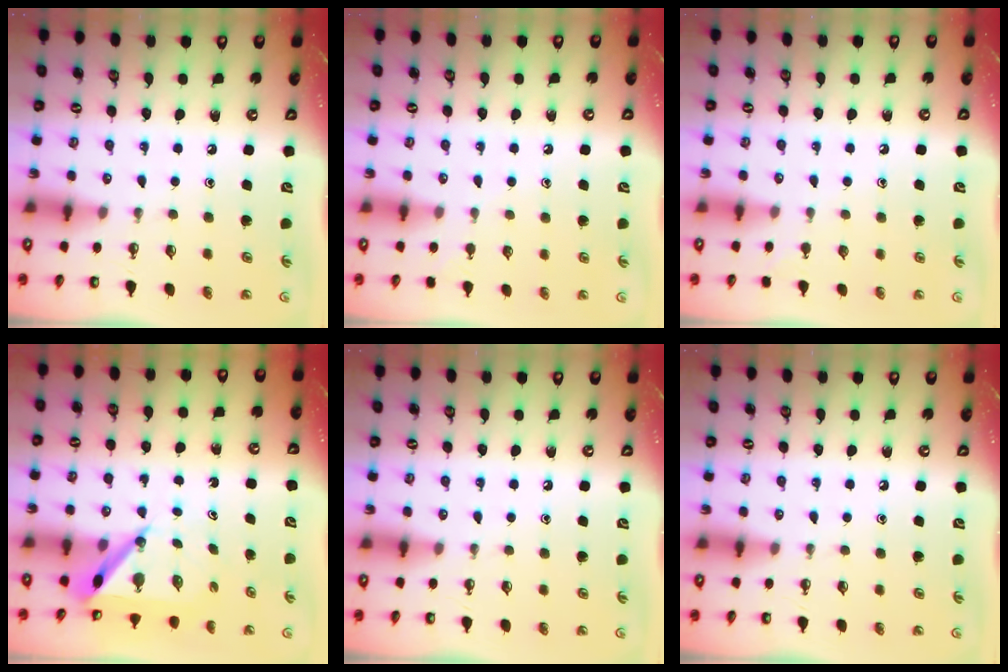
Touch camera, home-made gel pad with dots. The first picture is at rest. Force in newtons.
{"total": 2.9, "press": 2.9, "slide": 0.4}
{"total": 2.6, "press": 2.6, "slide": 0.3}
{"total": 5.9, "press": 5.9, "slide": 0.2}
{"total": 0.0}
{"total": 0.0}